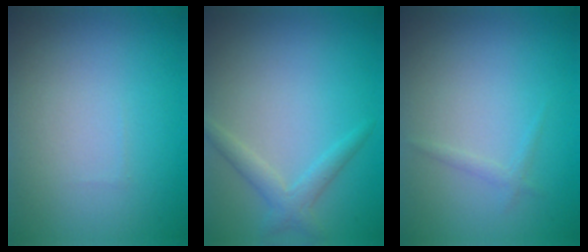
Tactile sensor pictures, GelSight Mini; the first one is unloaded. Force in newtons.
{"total": 2.0, "press": 2.0, "slide": 0.1}
{"total": 0.8, "press": 0.8, "slide": 0.1}